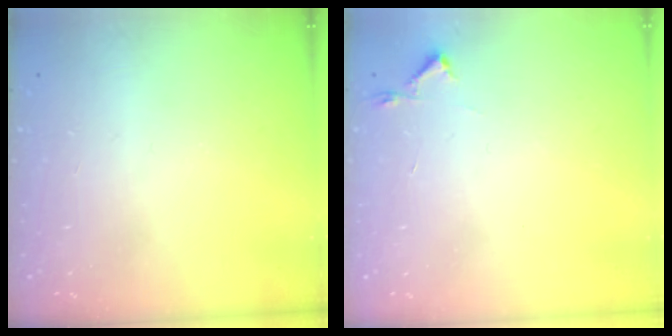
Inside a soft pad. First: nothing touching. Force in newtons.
{"total": 2.7, "press": 2.6, "slide": 0.4}